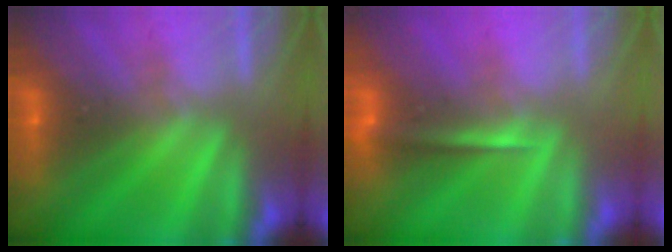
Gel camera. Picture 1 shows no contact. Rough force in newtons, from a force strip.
{"total": 1.4}